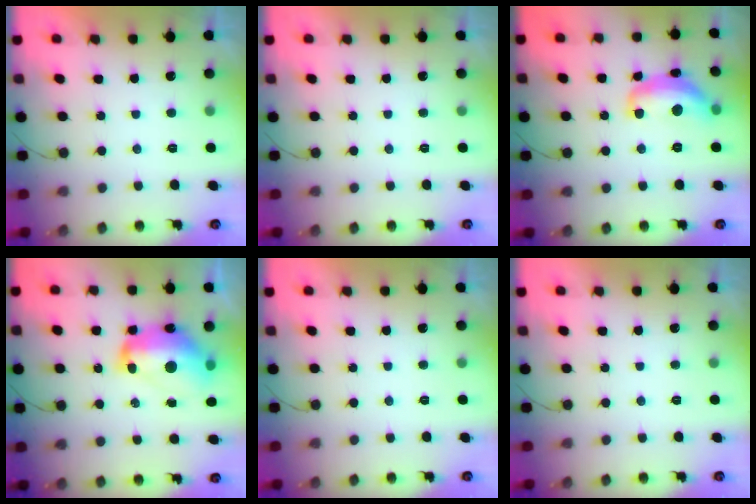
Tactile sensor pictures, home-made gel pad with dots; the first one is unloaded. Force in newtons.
{"total": 0.0}
{"total": 14.2, "press": 14.1, "slide": 1.2}
{"total": 16.5, "press": 16.4, "slide": 1.6}
{"total": 0.0}
{"total": 0.0}